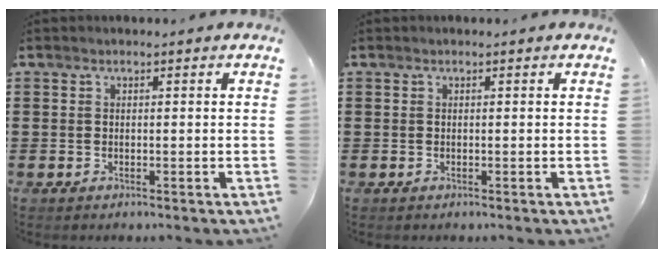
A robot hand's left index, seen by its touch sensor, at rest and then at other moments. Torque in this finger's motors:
{"motor_torque": [0.00, 0.00, -0.02, 0.00]}